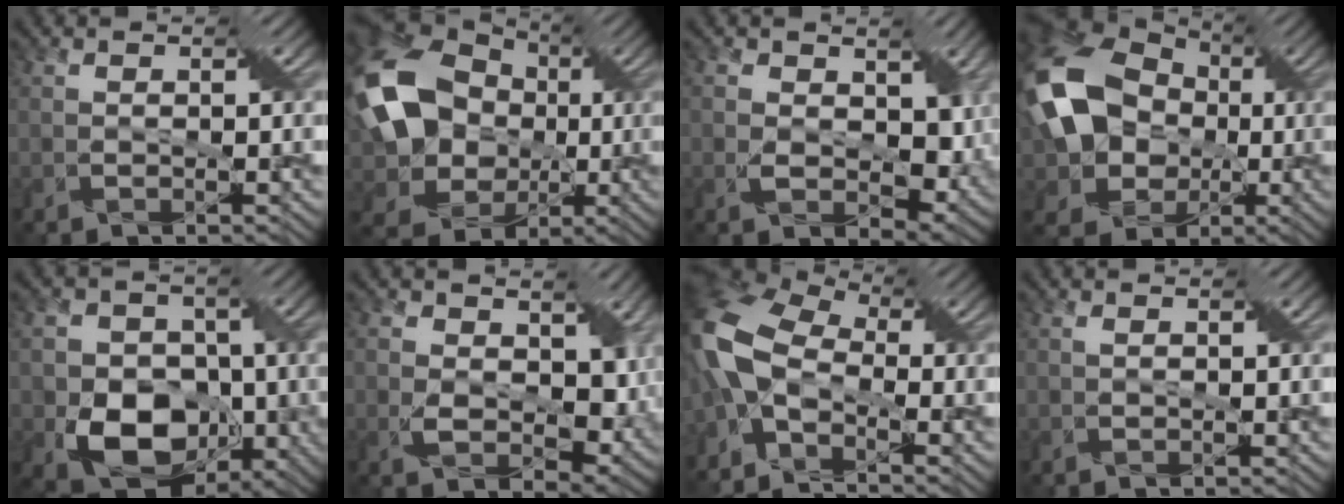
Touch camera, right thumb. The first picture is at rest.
{"total": 19.2, "force": [0.9, 15.3, 11.6], "torque": [-0.276, 0.000, 0.033]}
{"total": 6.8, "force": [0.4, 4.5, 5.1], "torque": [-0.102, -0.014, 0.013]}
{"total": 17.5, "force": [1.1, 13.9, 10.6], "torque": [-0.239, -0.007, 0.025]}
{"total": 11.9, "force": [-3.5, 8.7, 7.4], "torque": [-0.127, -0.032, -0.063]}
{"total": 7.5, "force": [0.3, 4.9, 5.7], "torque": [-0.115, -0.015, 0.010]}
{"total": 10.8, "force": [-2.8, 5.9, 8.6], "torque": [-0.218, -0.002, -0.065]}
{"total": 0.6, "force": [0.2, 0.1, 0.5], "torque": [-0.009, 0.002, 0.002]}